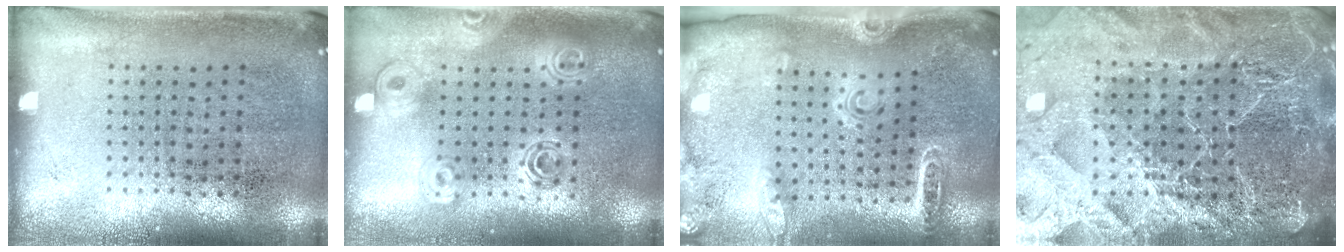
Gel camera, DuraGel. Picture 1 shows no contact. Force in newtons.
{"total": 1.5, "press": 1.4, "slide": 0.7}
{"total": 1.7, "press": 1.7, "slide": 0.1}
{"total": 6.3, "press": 5.4, "slide": 3.2}